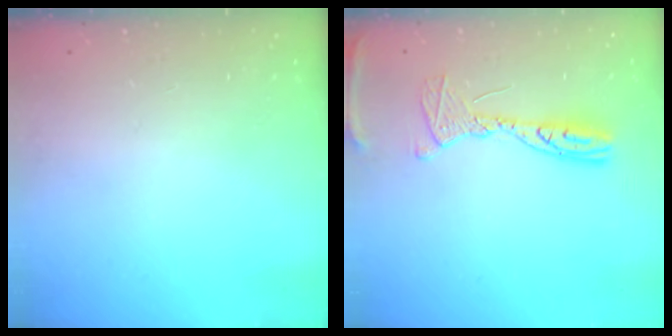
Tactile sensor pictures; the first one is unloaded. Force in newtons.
{"total": 12.0, "press": 11.9, "slide": 1.1}